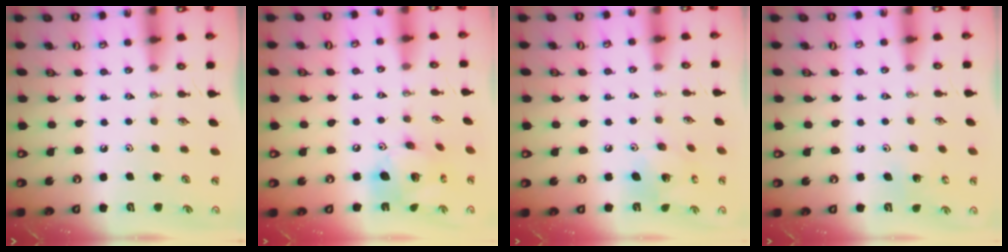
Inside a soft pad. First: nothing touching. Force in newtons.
{"total": 14.5, "press": 14.4, "slide": 1.0}
{"total": 9.8, "press": 9.8, "slide": 0.3}
{"total": 3.1, "press": 3.1, "slide": 0.2}